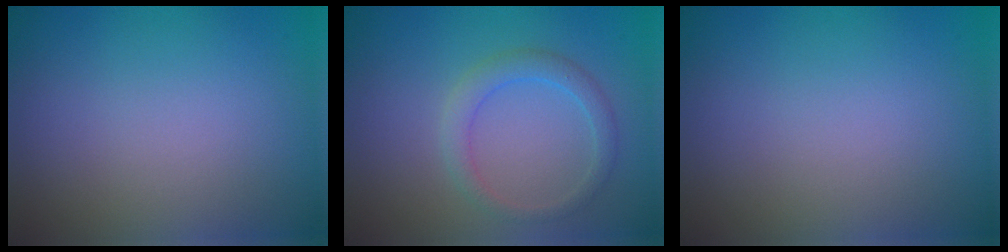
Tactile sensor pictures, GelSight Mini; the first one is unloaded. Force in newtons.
{"total": 2.1, "press": 2.1, "slide": 0.1}
{"total": 0.0}